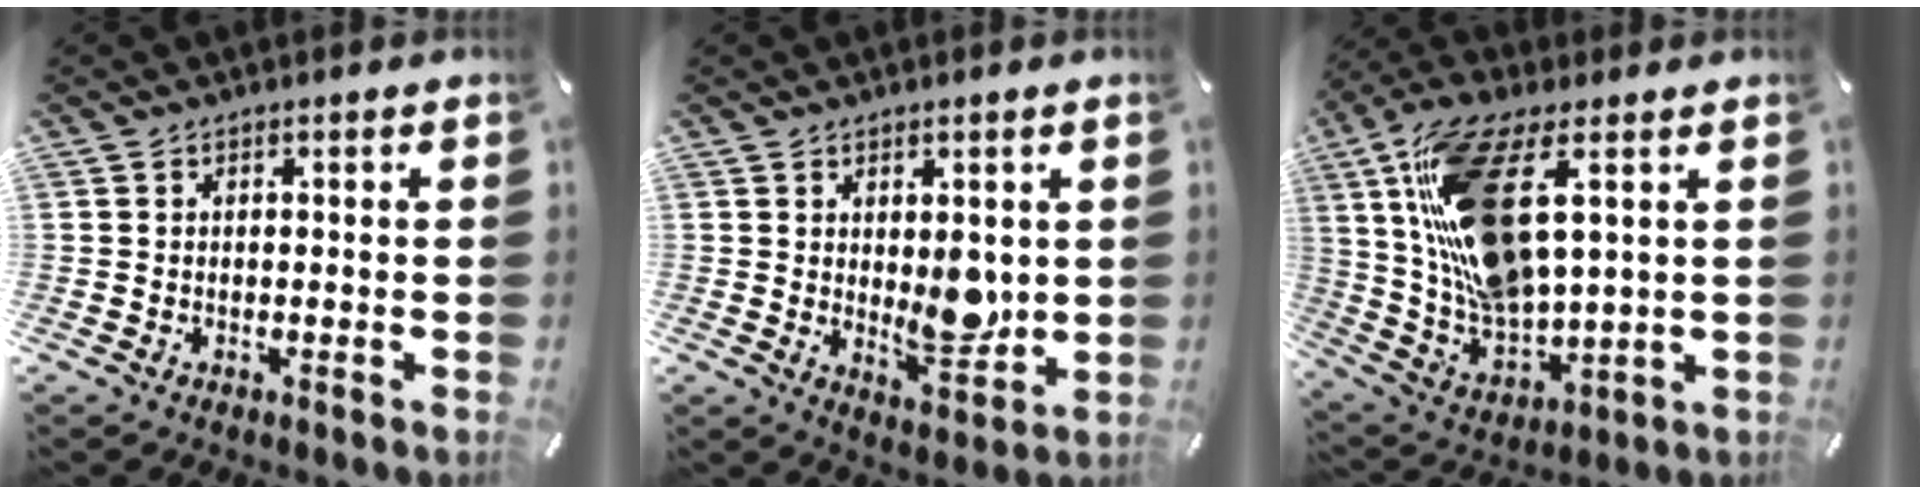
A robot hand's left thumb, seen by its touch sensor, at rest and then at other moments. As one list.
[{"total": 8.9, "force": [1.2, 4.9, 7.3], "torque": [-0.095, -0.019, 0.019]}, {"total": 19.0, "force": [6.9, 8.5, 15.5], "torque": [-0.346, -0.024, 0.119]}]